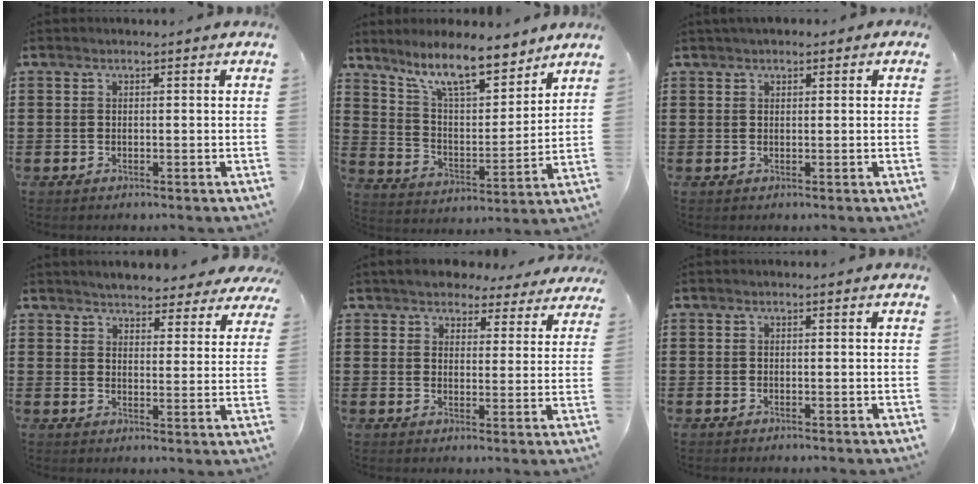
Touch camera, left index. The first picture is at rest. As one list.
[{"total": 10.6, "force": [8.6, 2.3, 5.8], "torque": [-0.130, -0.036, 0.155]}, {"total": 1.2, "force": [0.8, 0.6, 0.7], "torque": [-0.015, 0.005, 0.014]}, {"total": 3.8, "force": [3.8, 0.3, -0.1], "torque": [-0.018, -0.018, 0.067]}, {"total": 4.6, "force": [4.4, 1.1, 0.7], "torque": [-0.036, -0.017, 0.079]}, {"total": 0.0}]